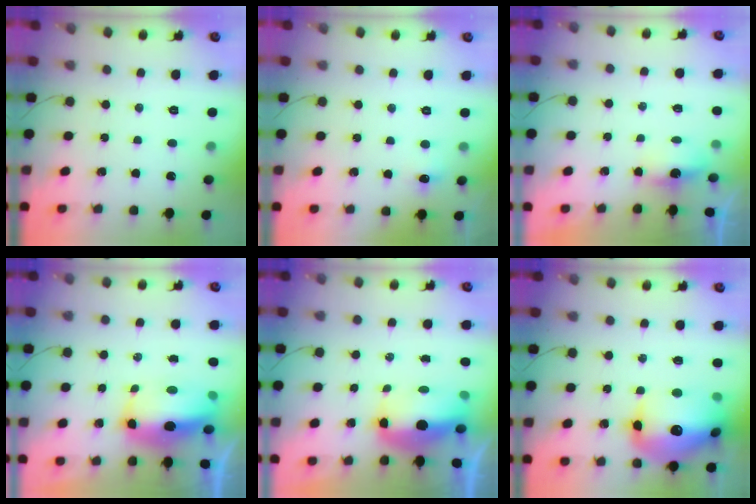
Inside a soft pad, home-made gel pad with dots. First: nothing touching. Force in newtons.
{"total": 4.6, "press": 4.4, "slide": 1.2}
{"total": 3.6, "press": 3.5, "slide": 1.0}
{"total": 10.5, "press": 10.2, "slide": 2.3}
{"total": 10.1, "press": 9.9, "slide": 2.1}
{"total": 22.4, "press": 22.0, "slide": 4.2}